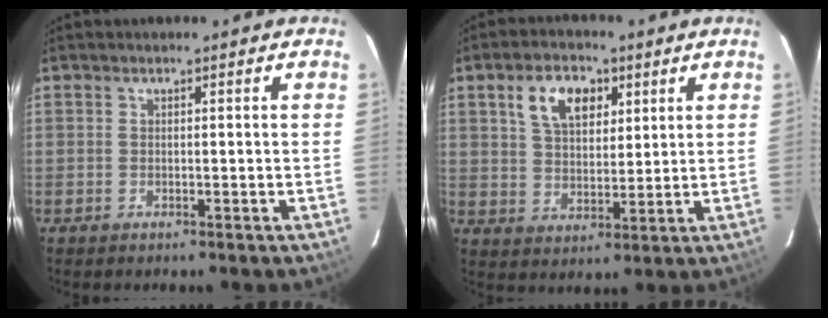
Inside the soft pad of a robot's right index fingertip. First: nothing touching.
{"total": 9.0, "force": [4.1, 5.4, 5.9], "torque": [-0.110, 0.019, 0.075]}